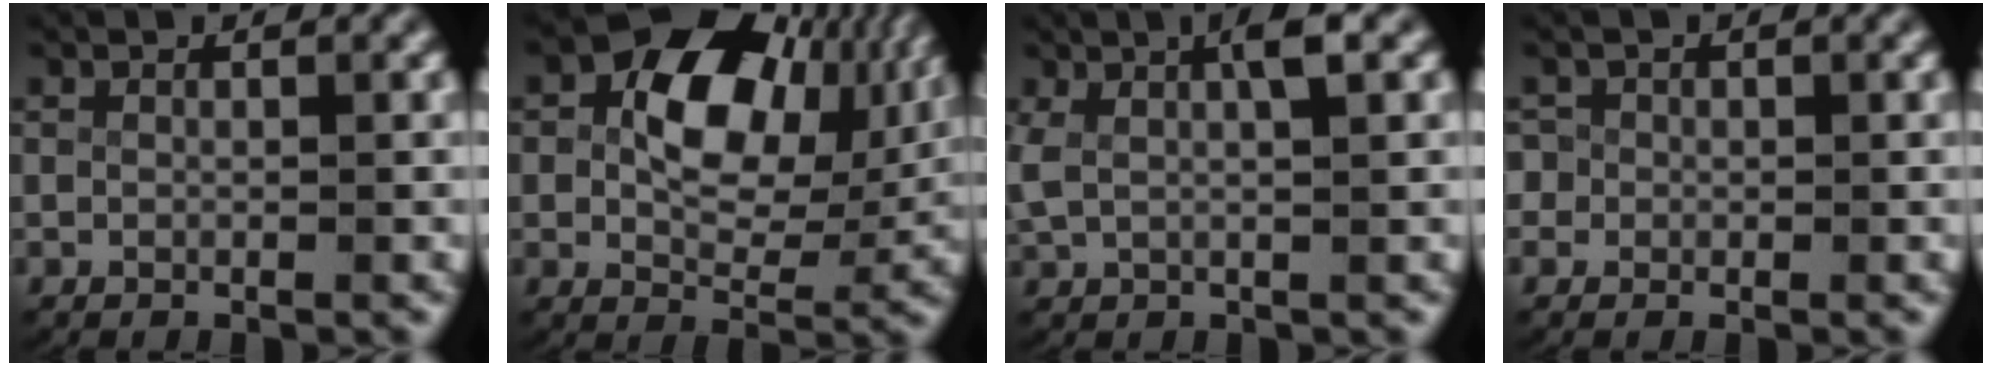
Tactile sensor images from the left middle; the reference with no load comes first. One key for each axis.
{"total": 10.7, "fx": 2.9, "fy": 6.6, "fz": 7.9, "tx": -0.114, "ty": 0.013, "tz": 0.034}
{"total": 4.4, "fx": 1.7, "fy": 2.0, "fz": 3.5, "tx": -0.071, "ty": 0.007, "tz": 0.030}
{"total": 2.1, "fx": -0.1, "fy": 2.1, "fz": 0.5, "tx": -0.020, "ty": -0.007, "tz": -0.003}